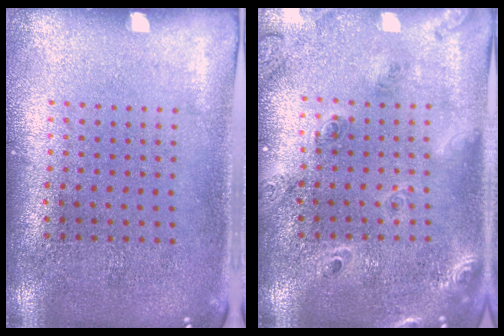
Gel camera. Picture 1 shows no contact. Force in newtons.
{"total": 1.8, "press": 1.7, "slide": 0.7}